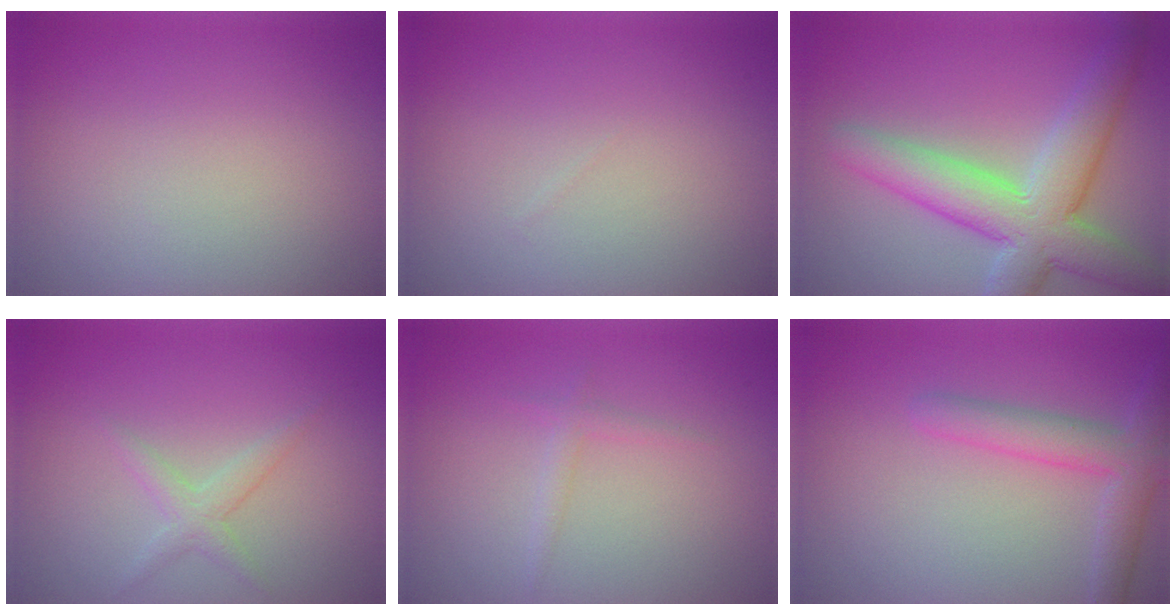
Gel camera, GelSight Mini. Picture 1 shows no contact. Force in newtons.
{"total": 0.0}
{"total": 7.9, "press": 7.9, "slide": 0.6}
{"total": 1.7, "press": 1.7, "slide": 0.1}
{"total": 1.1, "press": 1.1, "slide": 0.1}
{"total": 3.8, "press": 3.8, "slide": 0.2}